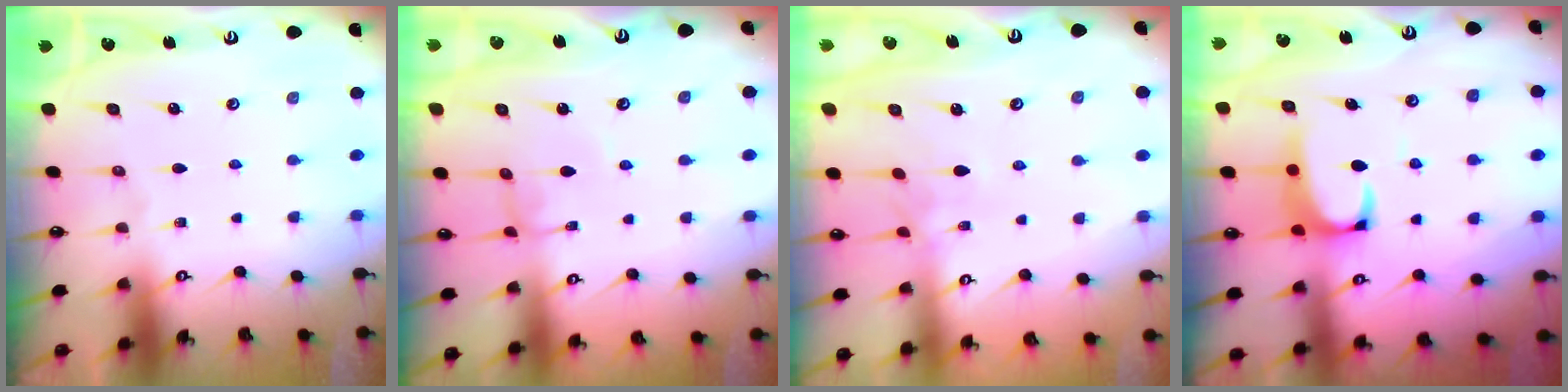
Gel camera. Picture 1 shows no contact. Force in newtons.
{"total": 1.4, "press": 1.4, "slide": 0.1}
{"total": 4.4, "press": 4.4, "slide": 0.1}
{"total": 2.1, "press": 1.8, "slide": 0.9}